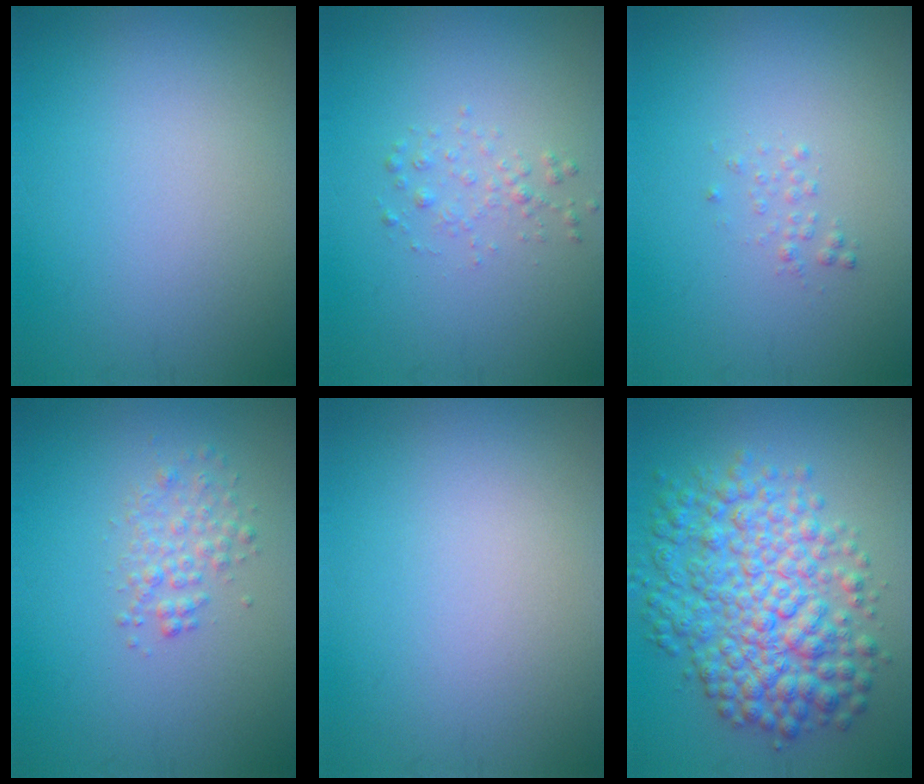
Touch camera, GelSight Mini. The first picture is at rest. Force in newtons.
{"total": 1.2, "press": 1.2, "slide": 0.0}
{"total": 0.7, "press": 0.7, "slide": 0.1}
{"total": 2.0, "press": 2.0, "slide": 0.1}
{"total": 0.0}
{"total": 8.8, "press": 8.8, "slide": 0.1}